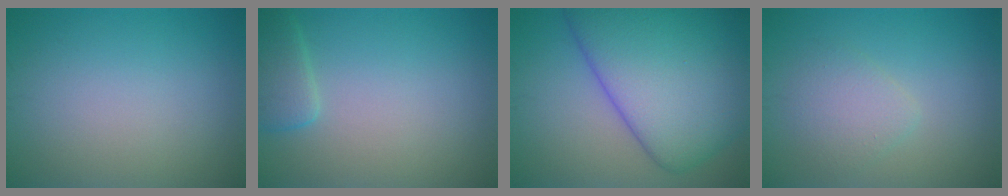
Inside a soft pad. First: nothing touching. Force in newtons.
{"total": 2.4, "press": 2.4, "slide": 0.2}
{"total": 13.0, "press": 13.0, "slide": 0.5}
{"total": 2.4, "press": 2.4, "slide": 0.2}